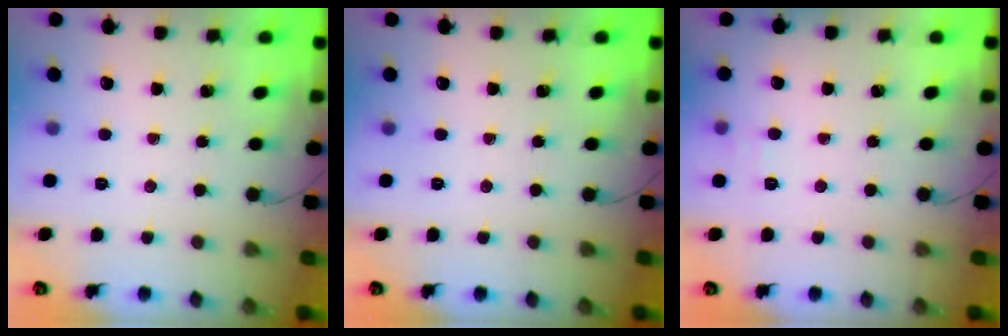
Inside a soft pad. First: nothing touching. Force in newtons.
{"total": 0.0}
{"total": 5.5, "press": 5.3, "slide": 1.3}